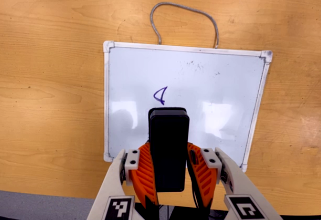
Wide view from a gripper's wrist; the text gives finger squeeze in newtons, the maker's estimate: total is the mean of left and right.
{"total": 6.0, "left": 4.9, "right": 7.1}